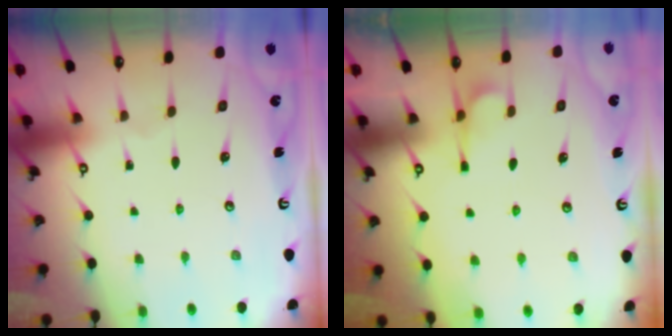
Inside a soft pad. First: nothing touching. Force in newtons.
{"total": 1.8, "press": 1.4, "slide": 1.1}